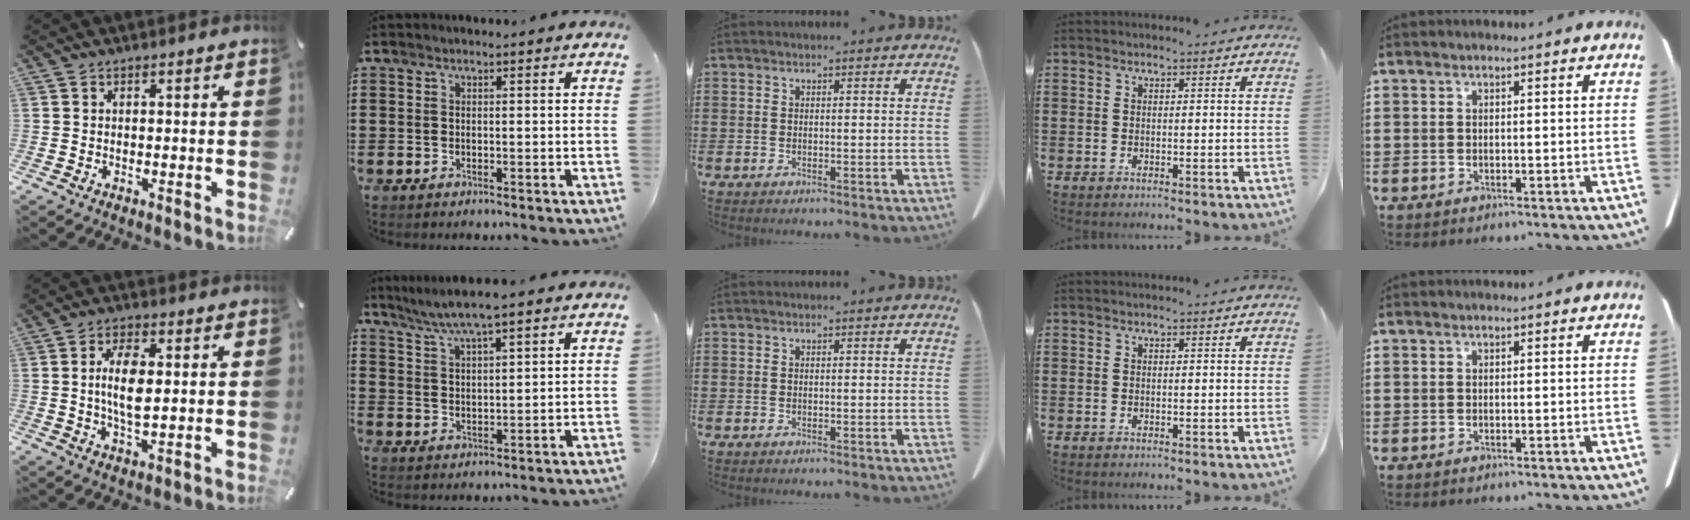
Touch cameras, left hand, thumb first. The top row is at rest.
{"thumb": {"total": 7.9, "force": [0.9, 3.5, 7.0], "torque": [-0.157, -0.004, 0.005]}, "index": {"total": 5.5, "force": [4.6, 0.3, 3.0], "torque": [-0.071, -0.010, 0.080]}}